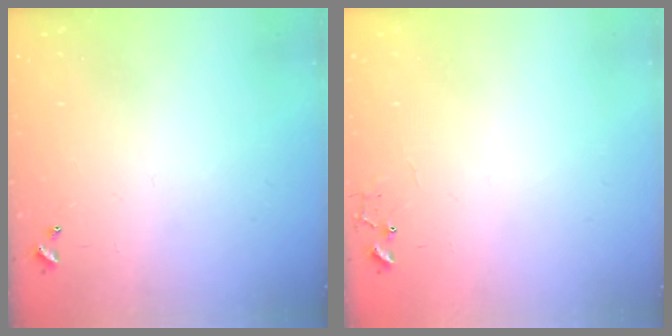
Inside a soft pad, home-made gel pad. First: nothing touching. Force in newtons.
{"total": 6.1, "press": 6.0, "slide": 0.4}